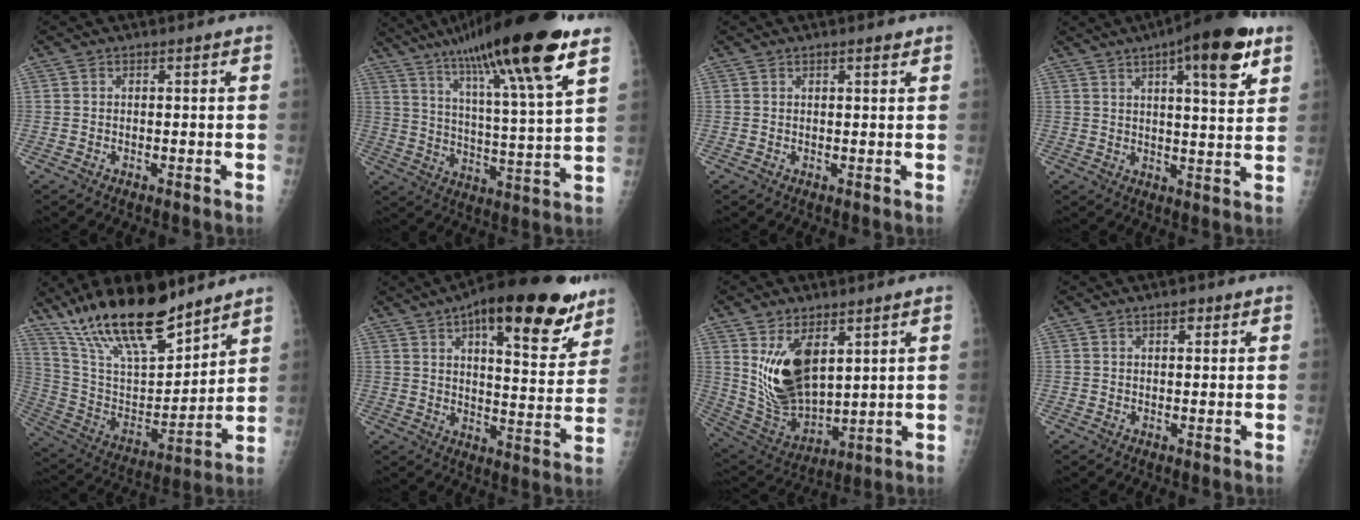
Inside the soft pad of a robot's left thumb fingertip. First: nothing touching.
{"total": 23.4, "force": [14.8, 2.2, 18.0], "torque": [-0.288, -0.042, 0.241]}
{"total": 1.4, "force": [1.0, 0.3, 0.9], "torque": [-0.012, -0.005, 0.014]}
{"total": 14.8, "force": [7.7, 4.0, 12.0], "torque": [-0.151, -0.023, 0.106]}
{"total": 22.7, "force": [17.2, 6.9, 13.0], "torque": [-0.203, -0.074, 0.316]}
{"total": 23.2, "force": [14.0, 8.1, 16.7], "torque": [-0.203, -0.043, 0.202]}
{"total": 14.3, "force": [5.1, 7.6, 11.0], "torque": [-0.179, -0.033, 0.121]}
{"total": 1.6, "force": [1.0, 0.8, 1.0], "torque": [-0.009, -0.003, 0.013]}